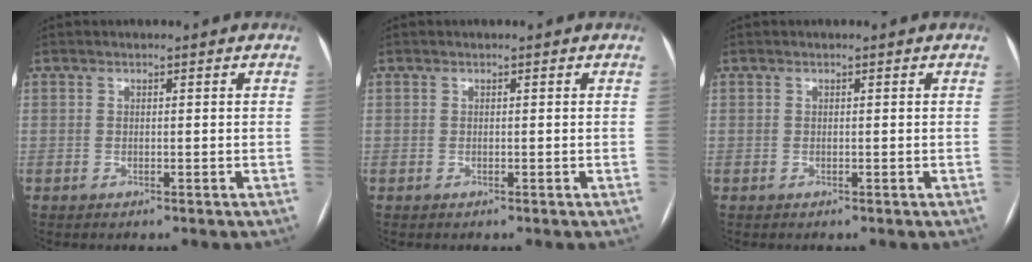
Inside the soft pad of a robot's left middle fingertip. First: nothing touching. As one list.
[{"total": 0.0}, {"total": 0.0}]